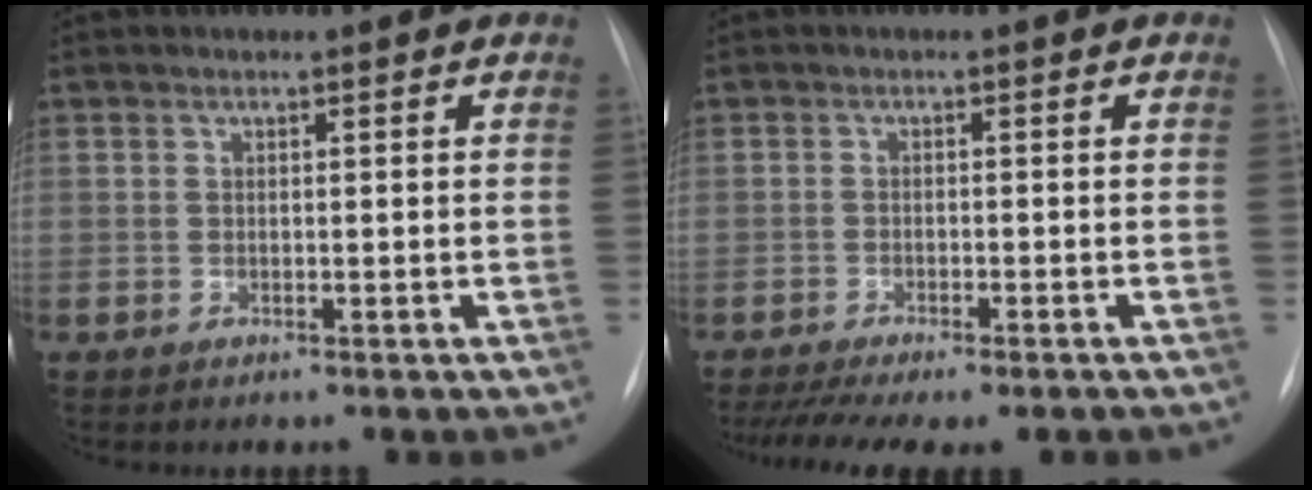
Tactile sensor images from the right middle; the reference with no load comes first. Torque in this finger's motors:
{"motor_torque": [0.88, -0.83, 0.16, 0.04]}